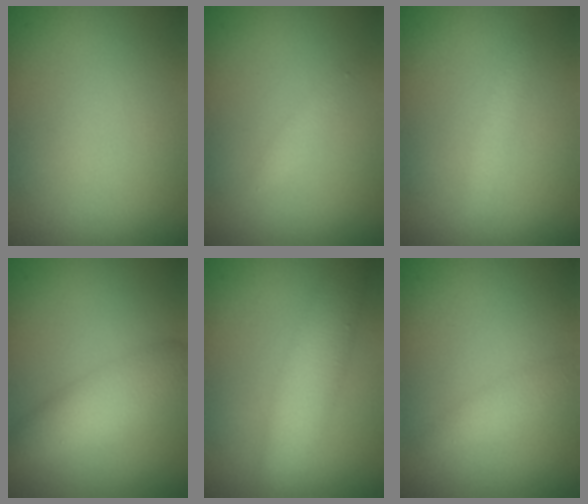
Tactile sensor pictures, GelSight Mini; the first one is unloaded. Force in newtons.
{"total": 1.0, "press": 1.0, "slide": 0.0}
{"total": 1.3, "press": 1.3, "slide": 0.0}
{"total": 4.3, "press": 4.2, "slide": 0.0}
{"total": 5.0, "press": 5.0, "slide": 0.1}
{"total": 1.7, "press": 1.7, "slide": 0.1}